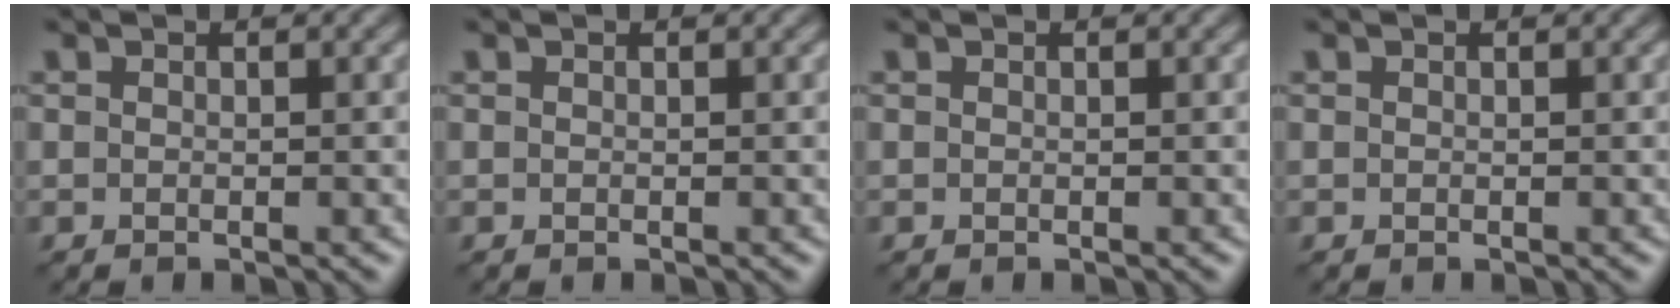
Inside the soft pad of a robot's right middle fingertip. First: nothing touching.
{"total": 0.0}
{"total": 0.0}
{"total": 0.0}